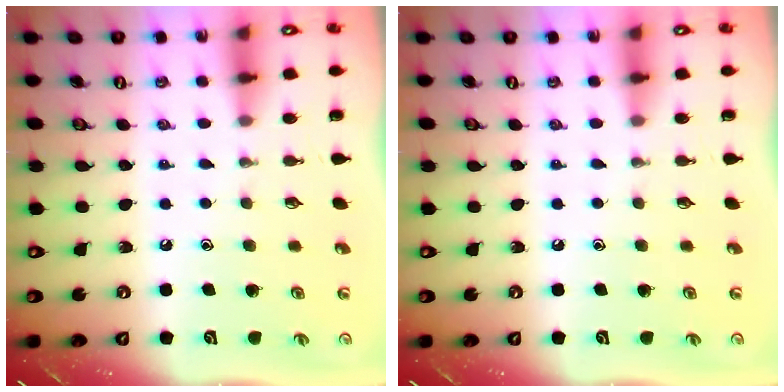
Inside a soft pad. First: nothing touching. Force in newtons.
{"total": 0.0}